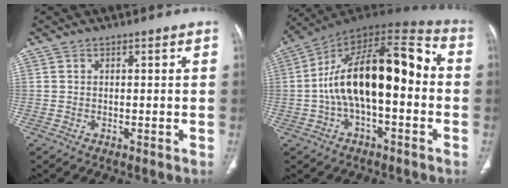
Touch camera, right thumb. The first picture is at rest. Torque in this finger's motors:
{"motor_torque": [2.44, 2.57, 2.41, -0.36, 0.49]}